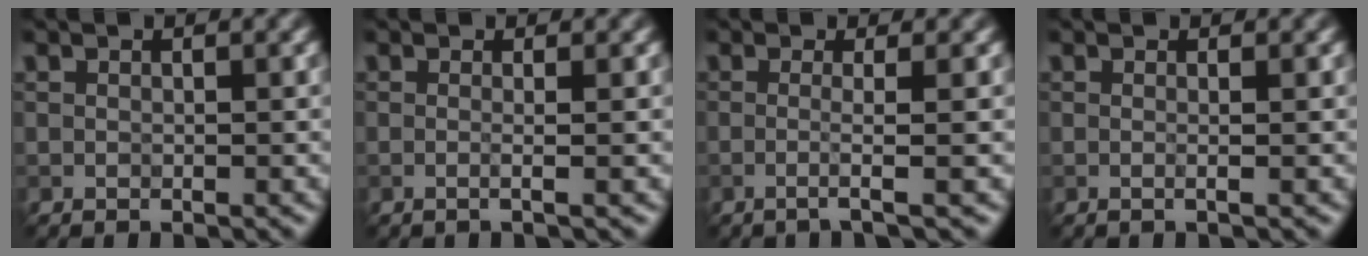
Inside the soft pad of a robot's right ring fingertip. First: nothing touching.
{"total": 1.9, "force": [0.0, 0.8, 1.7], "torque": [-0.014, -0.004, -0.023]}
{"total": 2.4, "force": [-0.3, 0.6, 2.3], "torque": [-0.035, -0.008, -0.020]}
{"total": 1.1, "force": [0.0, 0.4, 1.0], "torque": [-0.011, -0.005, -0.009]}